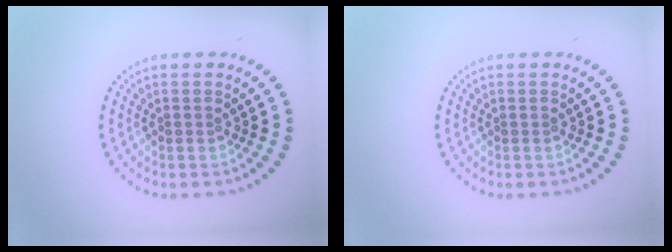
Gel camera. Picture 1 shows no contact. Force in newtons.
{"total": 0.0}